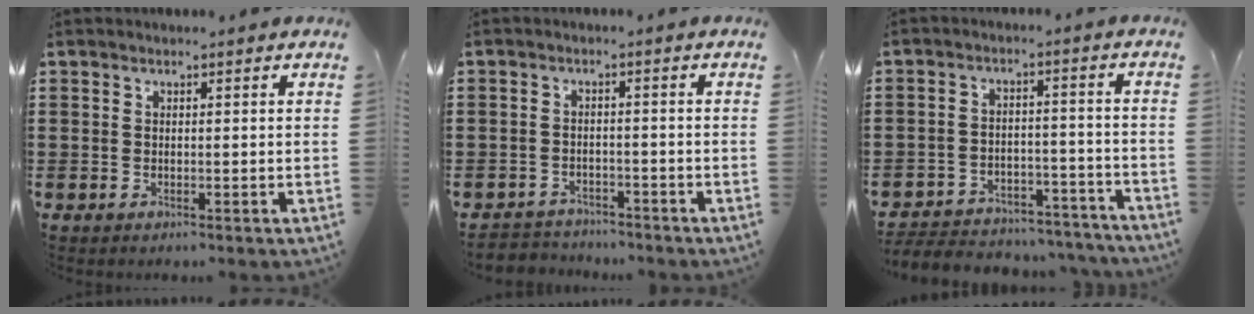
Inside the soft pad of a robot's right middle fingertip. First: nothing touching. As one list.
[{"total": 2.6, "force": [-2.5, 0.6, -0.2], "torque": [-0.004, -0.002, -0.056]}, {"total": 4.7, "force": [-4.6, 1.0, 0.5], "torque": [-0.016, 0.008, -0.097]}]